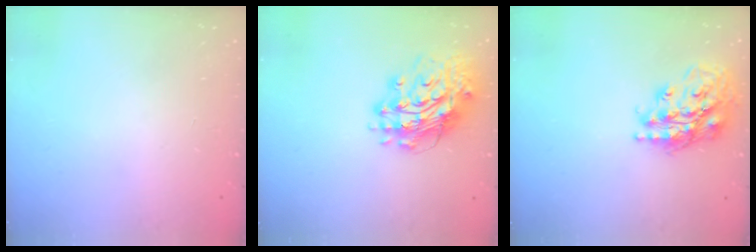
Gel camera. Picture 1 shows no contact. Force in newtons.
{"total": 15.8, "press": 15.7, "slide": 1.7}
{"total": 19.9, "press": 19.8, "slide": 2.4}